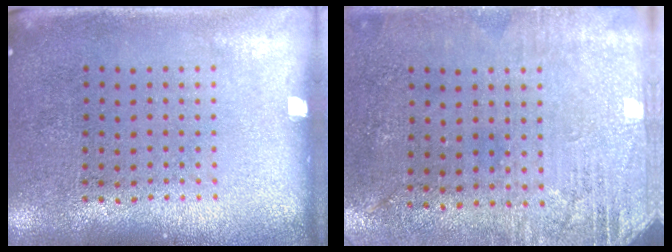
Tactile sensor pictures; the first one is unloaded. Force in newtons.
{"total": 2.8, "press": 2.4, "slide": 1.5}